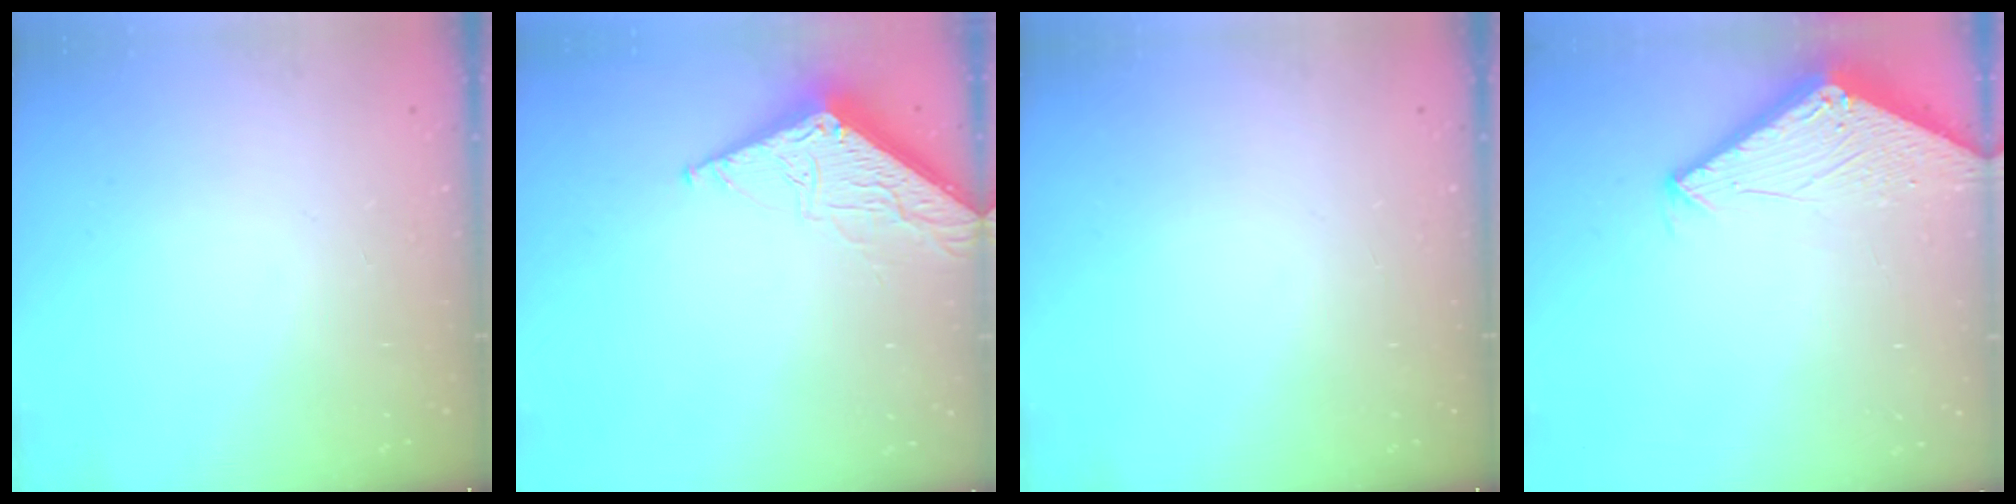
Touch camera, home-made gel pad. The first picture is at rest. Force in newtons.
{"total": 6.4, "press": 6.4, "slide": 0.8}
{"total": 0.0}
{"total": 3.0, "press": 3.0, "slide": 0.2}